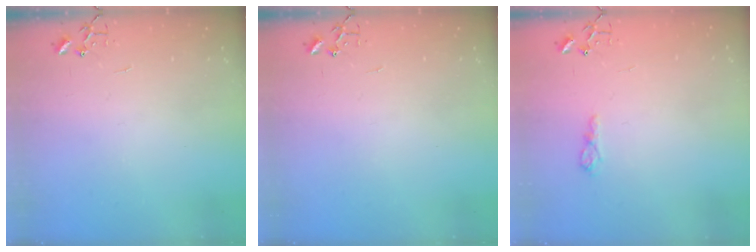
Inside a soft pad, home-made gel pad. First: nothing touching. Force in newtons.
{"total": 0.0}
{"total": 6.5, "press": 6.5, "slide": 0.7}